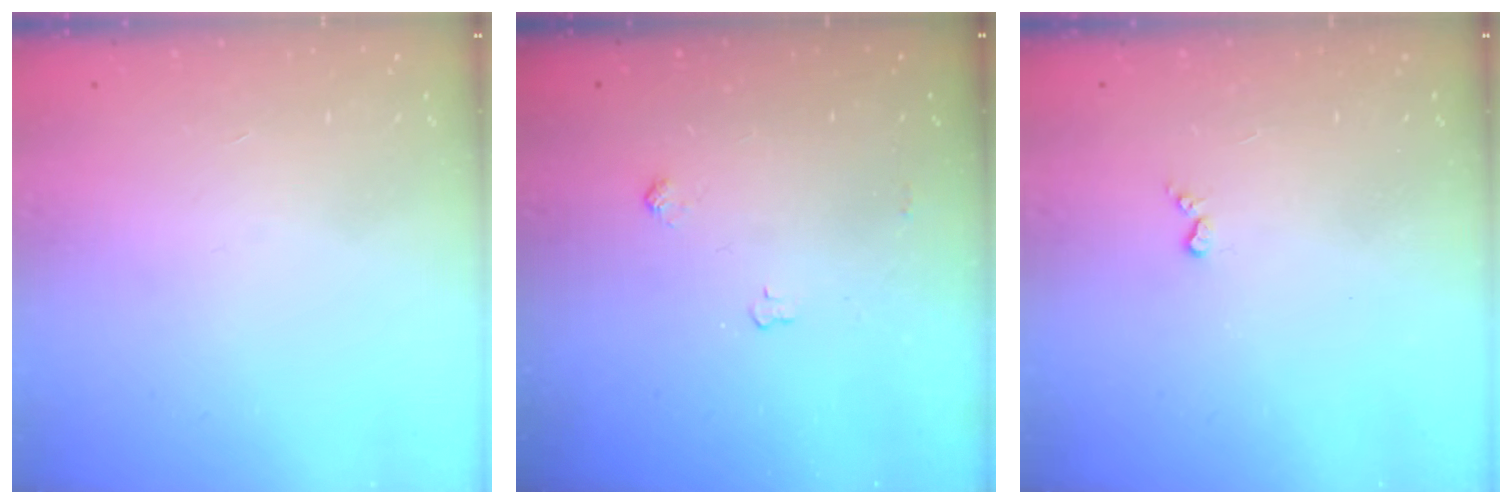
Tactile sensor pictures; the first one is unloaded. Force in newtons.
{"total": 3.8, "press": 3.8, "slide": 0.6}
{"total": 2.4, "press": 2.4, "slide": 0.4}